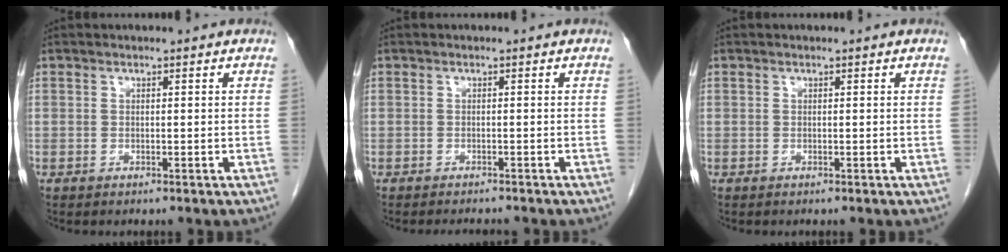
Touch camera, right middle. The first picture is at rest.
{"total": 3.2, "force": [-3.1, 0.3, 0.8], "torque": [-0.008, -0.006, -0.039]}
{"total": 0.0}